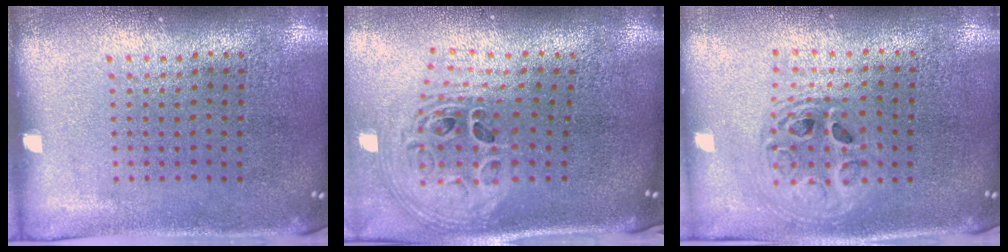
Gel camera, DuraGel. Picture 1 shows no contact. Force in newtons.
{"total": 2.4, "press": 1.7, "slide": 1.7}
{"total": 1.8, "press": 1.5, "slide": 1.0}